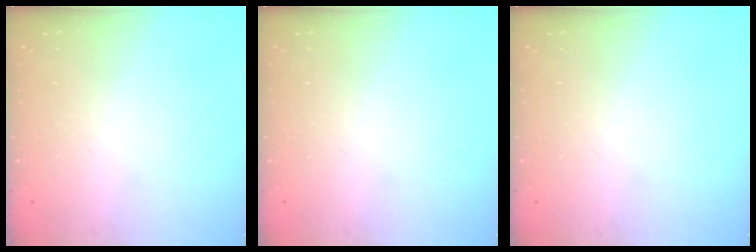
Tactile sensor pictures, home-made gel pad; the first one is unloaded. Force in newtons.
{"total": 0.0}
{"total": 0.0}